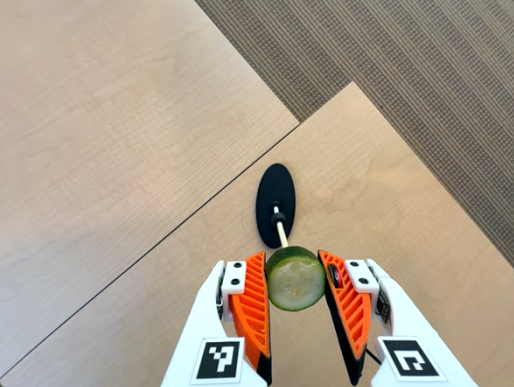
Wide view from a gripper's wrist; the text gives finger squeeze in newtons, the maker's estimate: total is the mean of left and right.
{"total": 13.7, "left": 13.7, "right": 13.7}